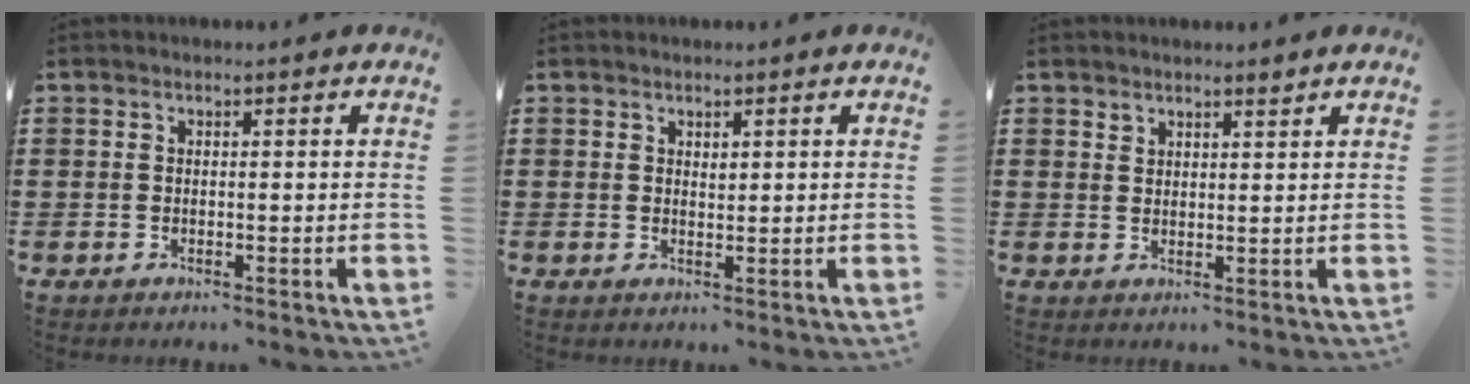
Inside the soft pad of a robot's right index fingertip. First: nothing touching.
{"total": 1.0, "force": [0.7, 0.5, 0.4], "torque": [-0.009, 0.002, 0.014]}
{"total": 2.0, "force": [1.9, 0.4, 0.3], "torque": [-0.009, 0.002, 0.037]}